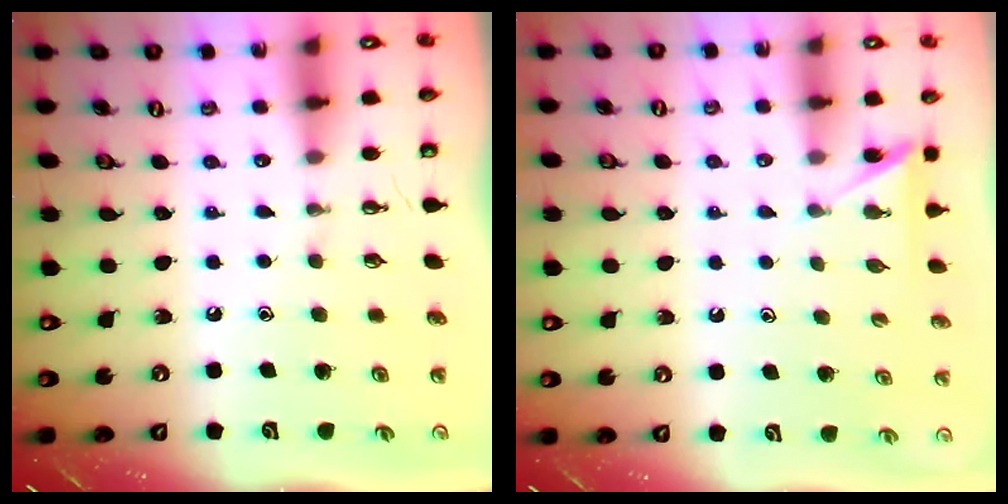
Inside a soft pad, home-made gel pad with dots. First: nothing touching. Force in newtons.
{"total": 3.7, "press": 3.7, "slide": 0.3}